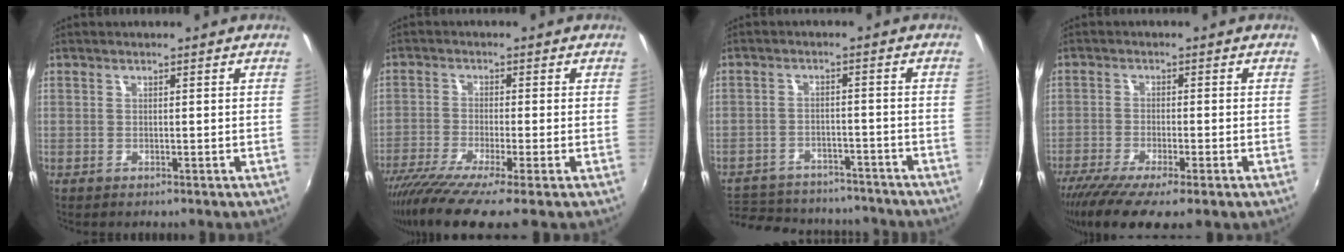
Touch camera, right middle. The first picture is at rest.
{"total": 9.8, "force": [-7.3, 0.0, 6.6], "torque": [-0.147, -0.046, -0.131]}
{"total": 20.7, "force": [-17.3, 8.4, 7.6], "torque": [-0.174, 0.013, -0.232]}
{"total": 11.1, "force": [-7.7, 1.9, 7.7], "torque": [-0.159, -0.049, -0.129]}